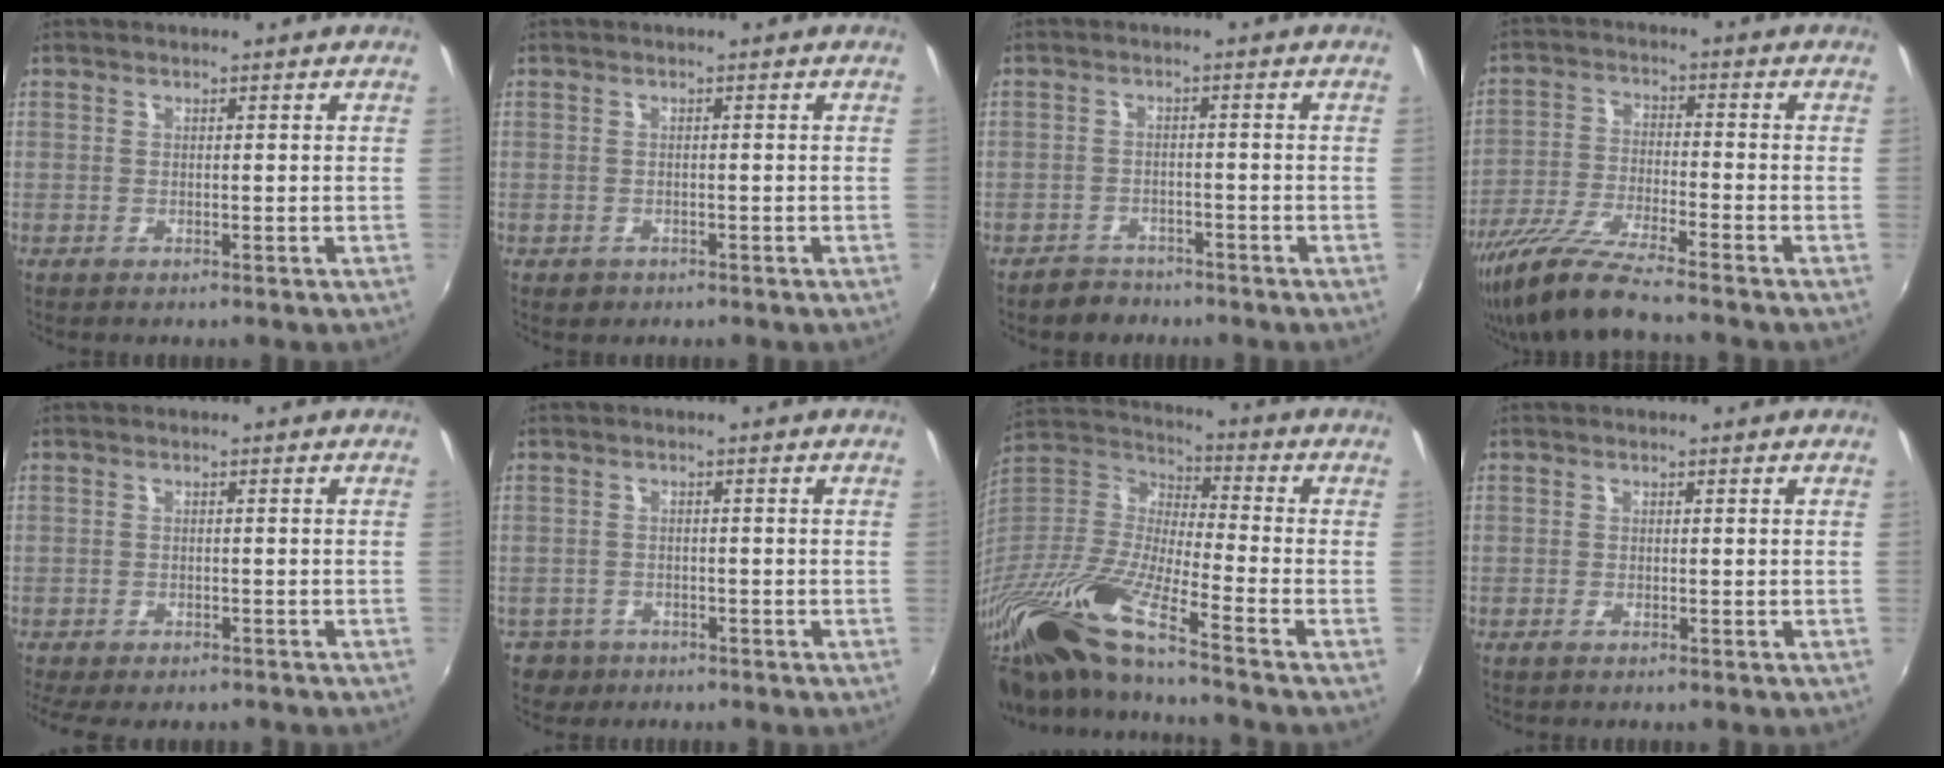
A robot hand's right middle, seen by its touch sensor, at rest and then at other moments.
{"total": 1.6, "force": [-0.8, 1.3, 0.5], "torque": [-0.012, -0.005, -0.010]}
{"total": 4.0, "force": [-3.3, 2.2, 0.2], "torque": [-0.016, 0.007, -0.054]}
{"total": 10.7, "force": [-9.3, -0.4, 5.3], "torque": [-0.113, -0.016, -0.181]}
{"total": 6.9, "force": [-5.7, 2.1, 3.3], "torque": [-0.078, -0.032, -0.089]}
{"total": 4.4, "force": [-2.6, 3.5, 0.7], "torque": [-0.031, -0.002, -0.041]}
{"total": 22.9, "force": [-16.9, 1.9, 15.4], "torque": [-0.295, -0.046, -0.332]}
{"total": 0.8, "force": [-0.6, 0.2, 0.5], "torque": [-0.012, -0.003, -0.014]}